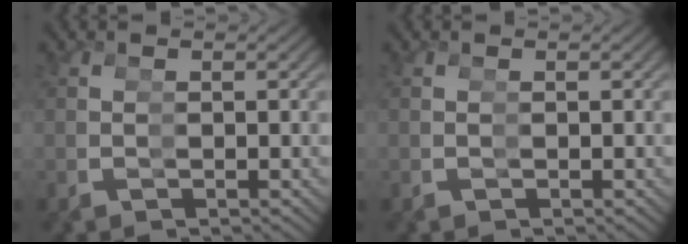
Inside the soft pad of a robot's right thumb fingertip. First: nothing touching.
{"total": 0.0}